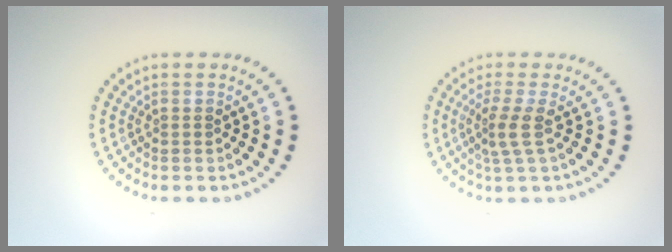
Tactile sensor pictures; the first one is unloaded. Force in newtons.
{"total": 2.2, "press": 1.6, "slide": 1.6}